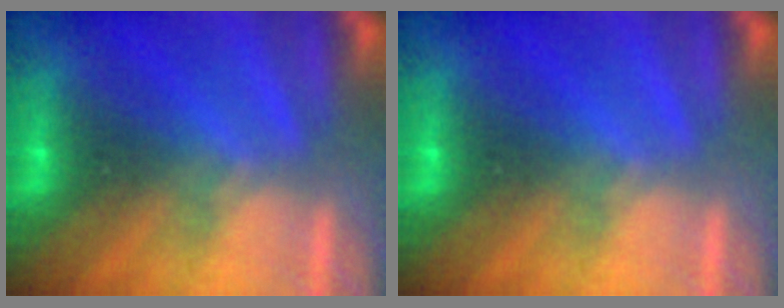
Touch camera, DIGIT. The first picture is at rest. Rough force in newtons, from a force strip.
{"total": 0.0}